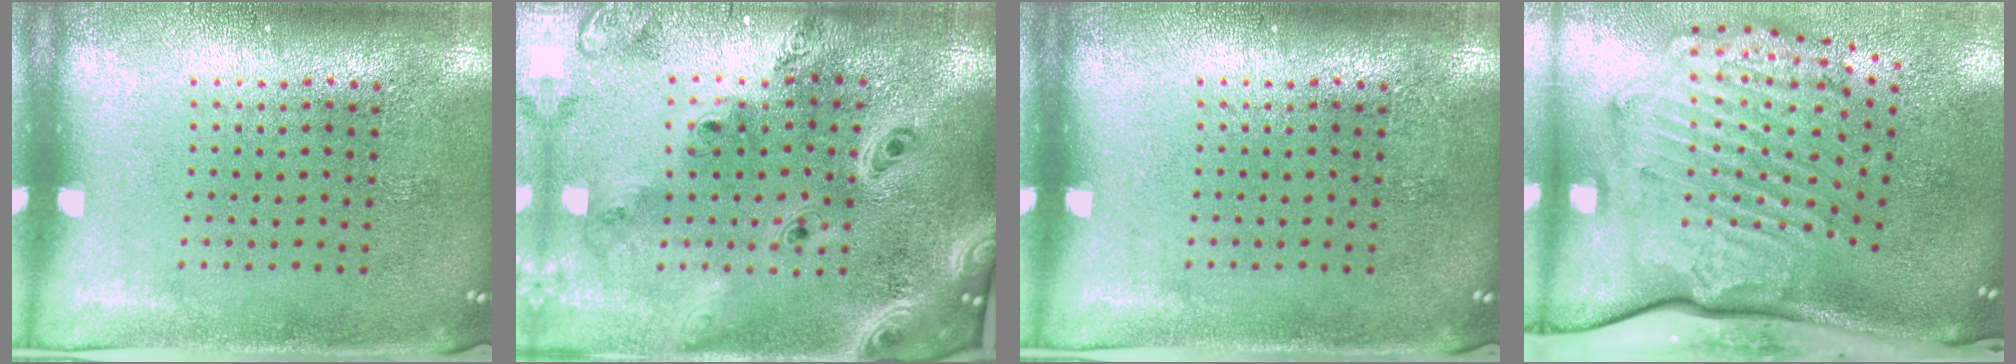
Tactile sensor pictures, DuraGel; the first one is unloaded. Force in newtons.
{"total": 3.4, "press": 2.7, "slide": 2.1}
{"total": 0.0}
{"total": 3.3, "press": 2.5, "slide": 2.2}